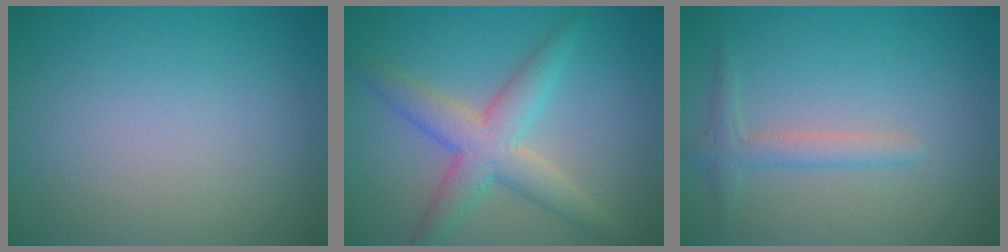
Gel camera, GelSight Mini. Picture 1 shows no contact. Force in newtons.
{"total": 5.0, "press": 5.0, "slide": 0.3}
{"total": 1.9, "press": 1.9, "slide": 0.0}